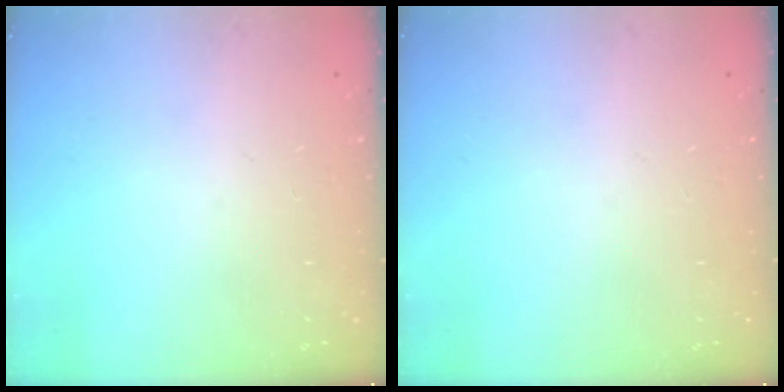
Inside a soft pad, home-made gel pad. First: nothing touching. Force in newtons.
{"total": 0.0}